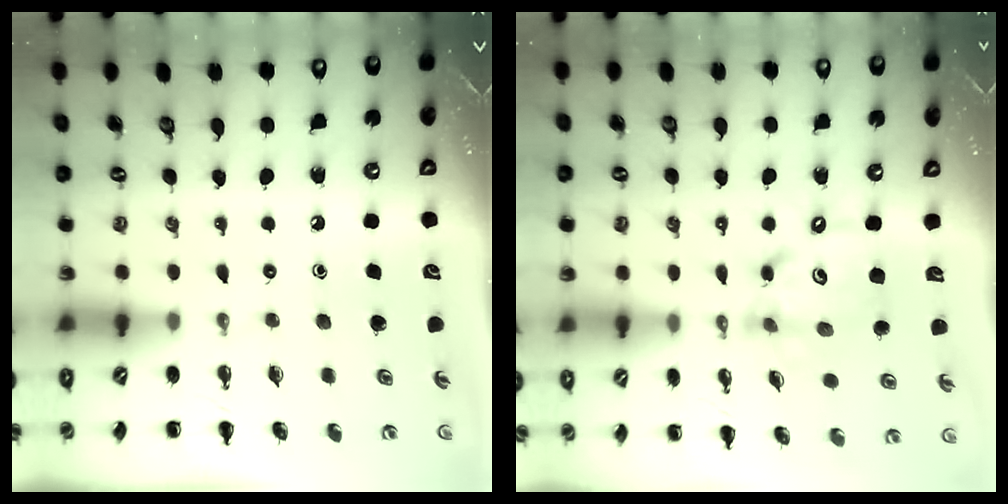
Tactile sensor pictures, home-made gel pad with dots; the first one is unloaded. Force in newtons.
{"total": 12.8, "press": 12.4, "slide": 3.1}